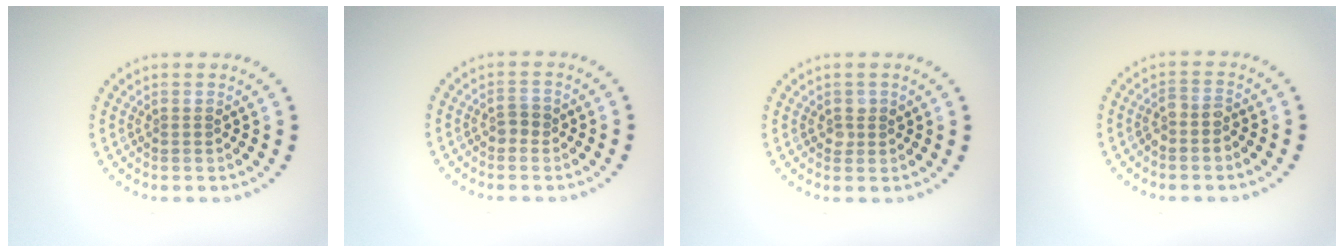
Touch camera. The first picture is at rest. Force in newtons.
{"total": 1.1, "press": 1.1, "slide": 0.2}
{"total": 1.1, "press": 1.1, "slide": 0.2}
{"total": 1.6, "press": 1.4, "slide": 0.7}